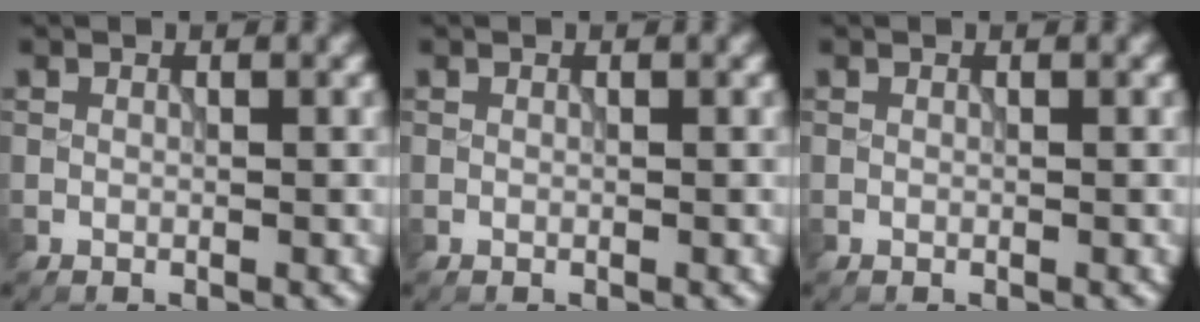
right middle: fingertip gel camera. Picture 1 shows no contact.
{"total": 0.0}
{"total": 0.0}